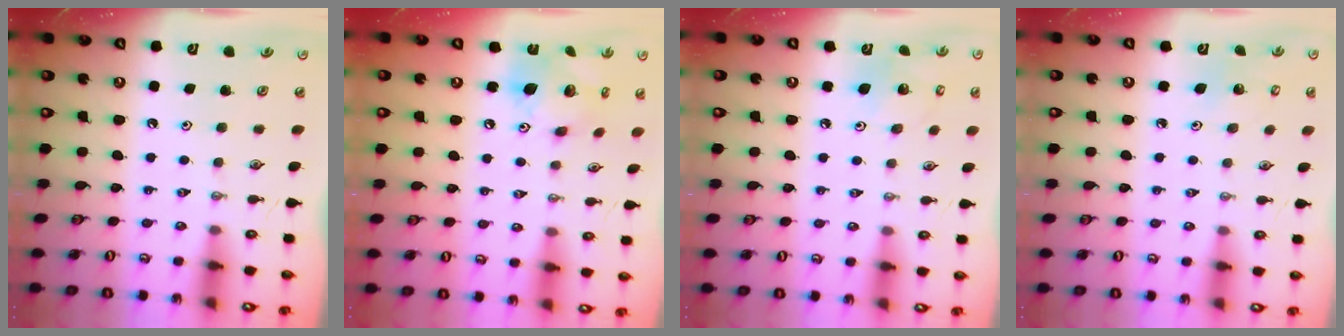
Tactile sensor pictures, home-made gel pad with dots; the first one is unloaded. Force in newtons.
{"total": 13.5, "press": 13.5, "slide": 0.9}
{"total": 6.5, "press": 6.1, "slide": 2.4}
{"total": 3.9, "press": 3.9, "slide": 0.3}